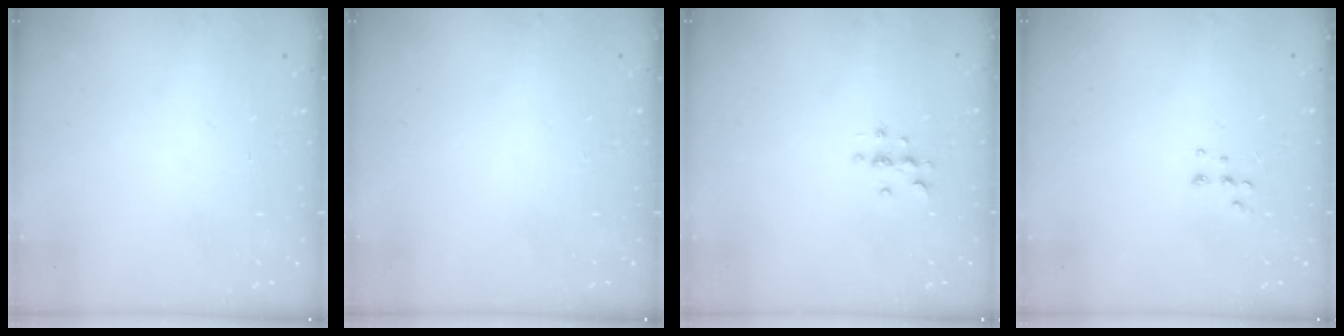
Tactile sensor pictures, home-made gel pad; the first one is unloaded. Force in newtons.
{"total": 0.0}
{"total": 3.7, "press": 3.7, "slide": 0.4}
{"total": 5.5, "press": 5.4, "slide": 1.0}